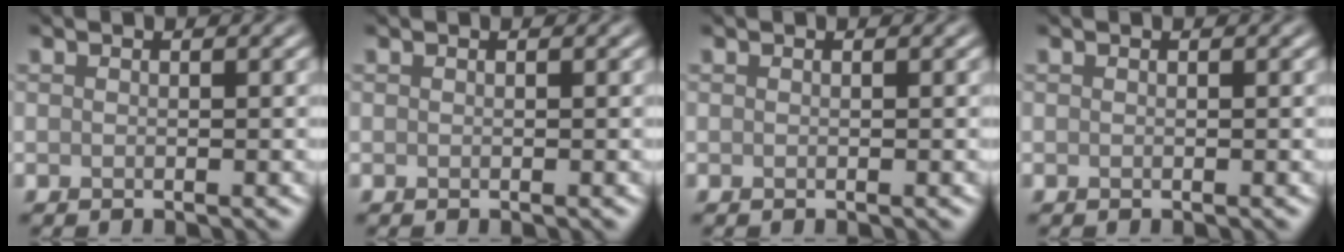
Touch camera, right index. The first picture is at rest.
{"total": 0.0}
{"total": 0.0}
{"total": 0.0}